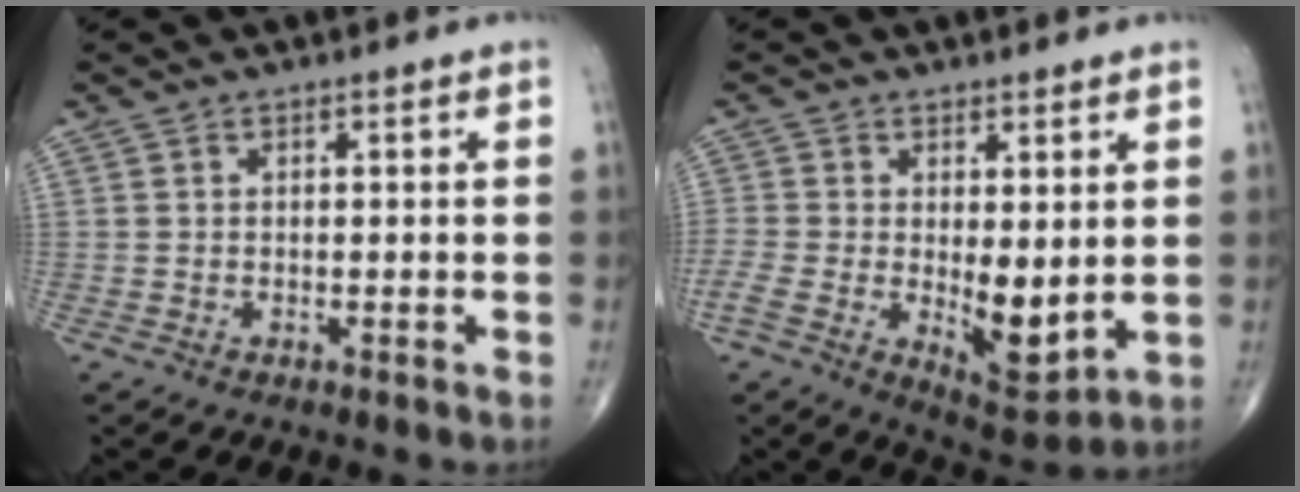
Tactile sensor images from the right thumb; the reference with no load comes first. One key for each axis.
{"total": 11.0, "fx": -0.9, "fy": 5.0, "fz": 9.7, "tx": -0.163, "ty": -0.016, "tz": -0.005}